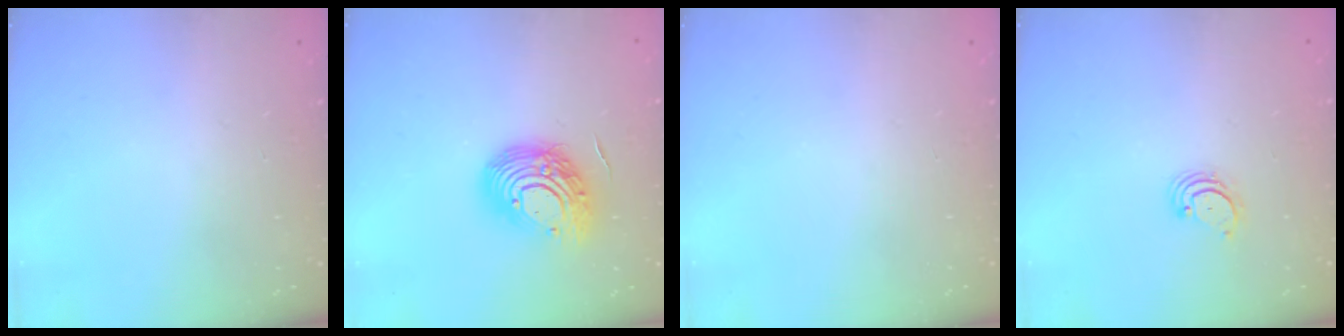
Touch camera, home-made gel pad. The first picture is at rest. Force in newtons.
{"total": 14.8, "press": 14.7, "slide": 1.5}
{"total": 0.0}
{"total": 2.7, "press": 2.7, "slide": 0.3}